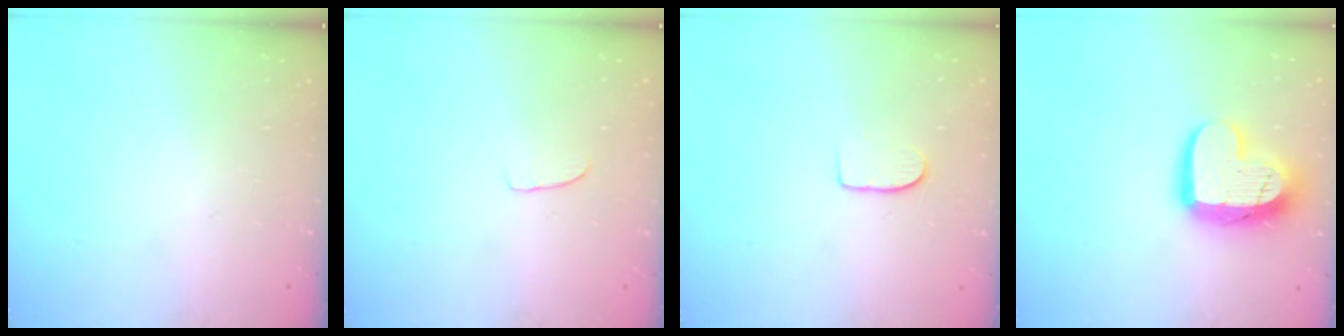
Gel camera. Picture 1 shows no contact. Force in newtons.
{"total": 2.6, "press": 2.6, "slide": 0.2}
{"total": 6.6, "press": 6.6, "slide": 0.7}
{"total": 15.1, "press": 15.1, "slide": 1.3}